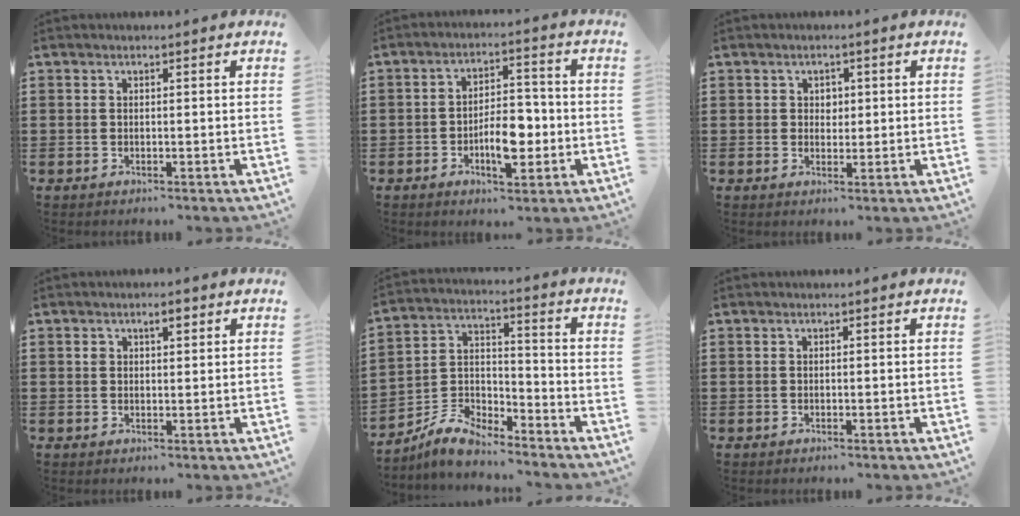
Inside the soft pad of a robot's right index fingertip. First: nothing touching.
{"total": 7.0, "force": [-2.1, 3.3, 5.8], "torque": [-0.096, -0.002, -0.044]}
{"total": 1.3, "force": [0.4, 1.2, 0.5], "torque": [-0.012, 0.007, 0.007]}
{"total": 2.2, "force": [1.1, 1.1, 1.6], "torque": [-0.026, 0.002, 0.018]}
{"total": 7.2, "force": [-6.5, 2.3, 2.0], "torque": [-0.059, 0.016, -0.132]}
{"total": 0.0}